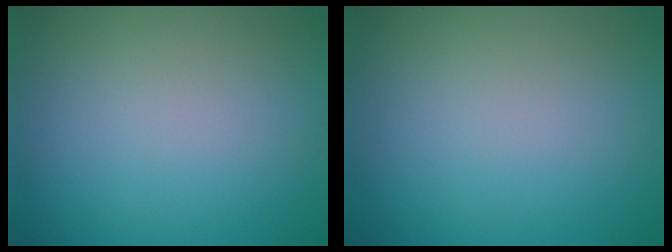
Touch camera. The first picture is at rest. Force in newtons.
{"total": 0.0}